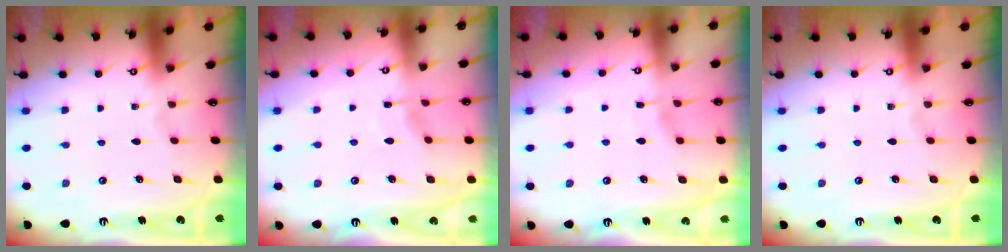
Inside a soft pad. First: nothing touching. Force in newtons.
{"total": 4.4, "press": 4.3, "slide": 0.5}
{"total": 2.5, "press": 2.5, "slide": 0.4}
{"total": 0.0}